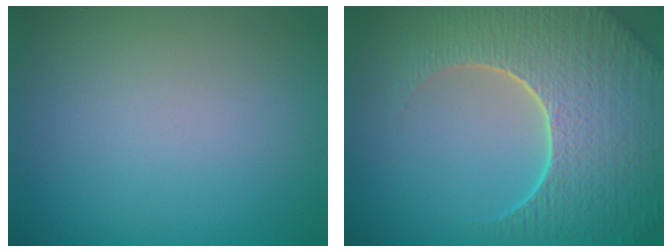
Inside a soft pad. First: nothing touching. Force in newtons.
{"total": 9.0, "press": 6.2, "slide": 6.5}